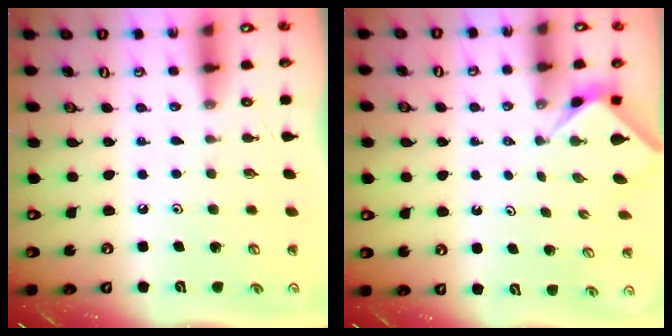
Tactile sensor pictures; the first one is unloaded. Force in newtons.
{"total": 2.3, "press": 2.3, "slide": 0.1}